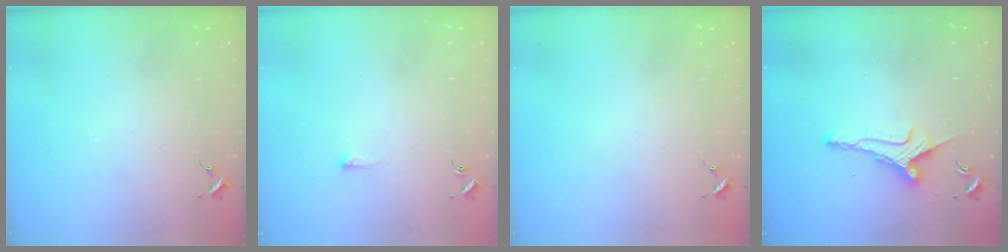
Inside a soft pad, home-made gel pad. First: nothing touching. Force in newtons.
{"total": 3.6, "press": 3.6, "slide": 0.5}
{"total": 0.0}
{"total": 7.5, "press": 7.4, "slide": 1.0}